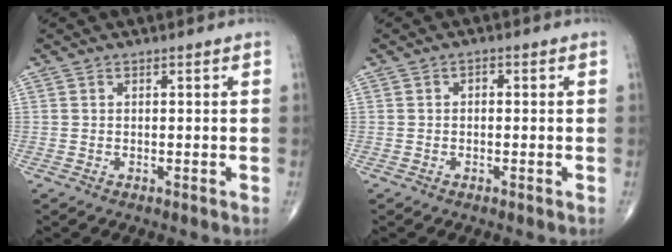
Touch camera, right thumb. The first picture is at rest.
{"total": 1.1, "force": [0.0, 0.8, 0.7], "torque": [-0.005, 0.004, -0.004]}